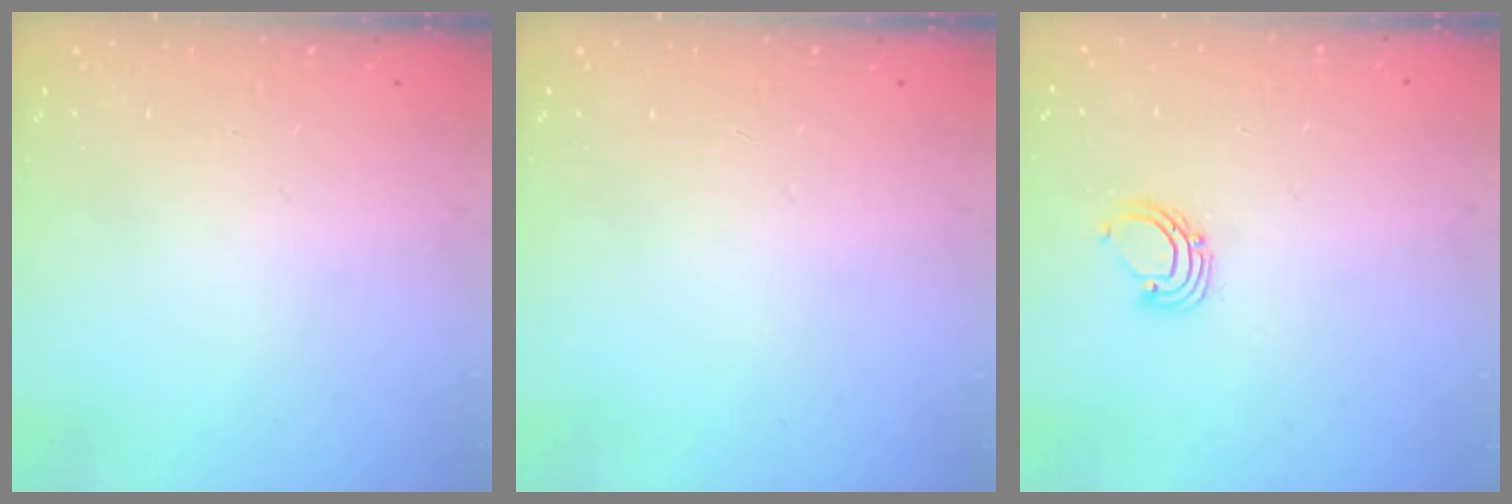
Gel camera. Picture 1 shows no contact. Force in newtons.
{"total": 0.0}
{"total": 2.6, "press": 2.6, "slide": 0.2}